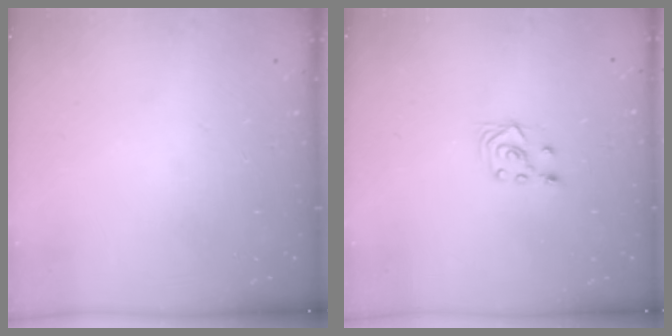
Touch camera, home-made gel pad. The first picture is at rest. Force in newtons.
{"total": 2.8, "press": 2.6, "slide": 1.1}